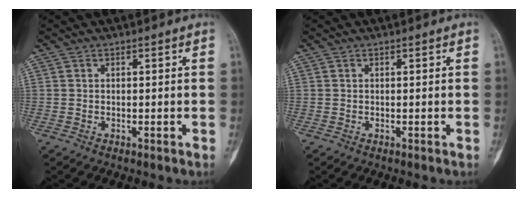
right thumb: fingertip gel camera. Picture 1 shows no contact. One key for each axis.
{"total": 0.0}